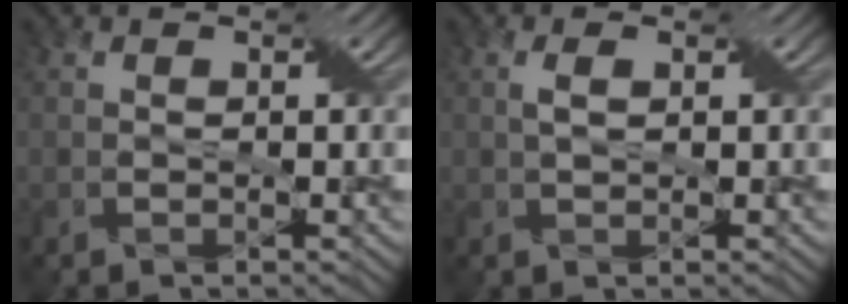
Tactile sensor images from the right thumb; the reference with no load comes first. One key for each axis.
{"total": 1.5, "fx": 0.3, "fy": 0.6, "fz": 1.3, "tx": -0.033, "ty": 0.005, "tz": 0.006}